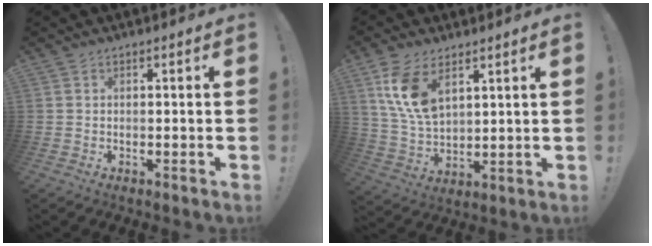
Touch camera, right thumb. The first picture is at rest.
{"total": 12.6, "force": [6.4, 7.2, 8.1], "torque": [-0.166, -0.024, 0.120]}